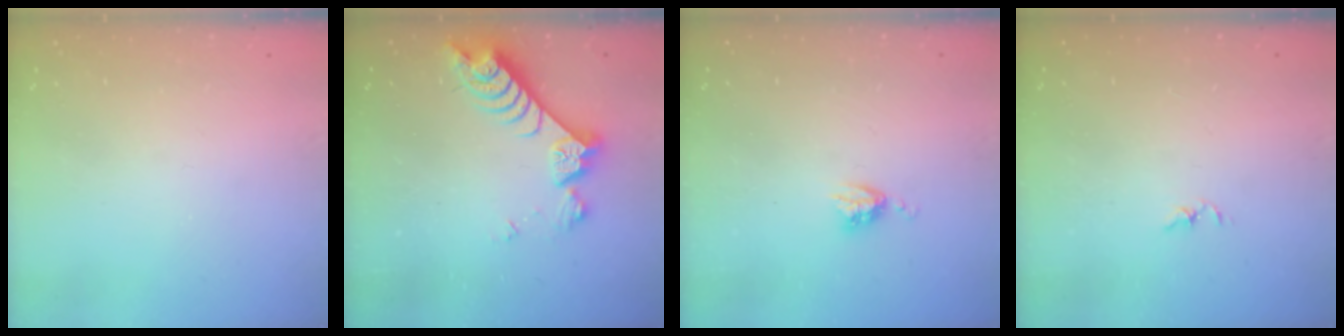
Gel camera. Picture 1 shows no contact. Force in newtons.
{"total": 7.3, "press": 7.2, "slide": 1.2}
{"total": 3.9, "press": 3.9, "slide": 0.5}
{"total": 1.2, "press": 1.1, "slide": 0.2}